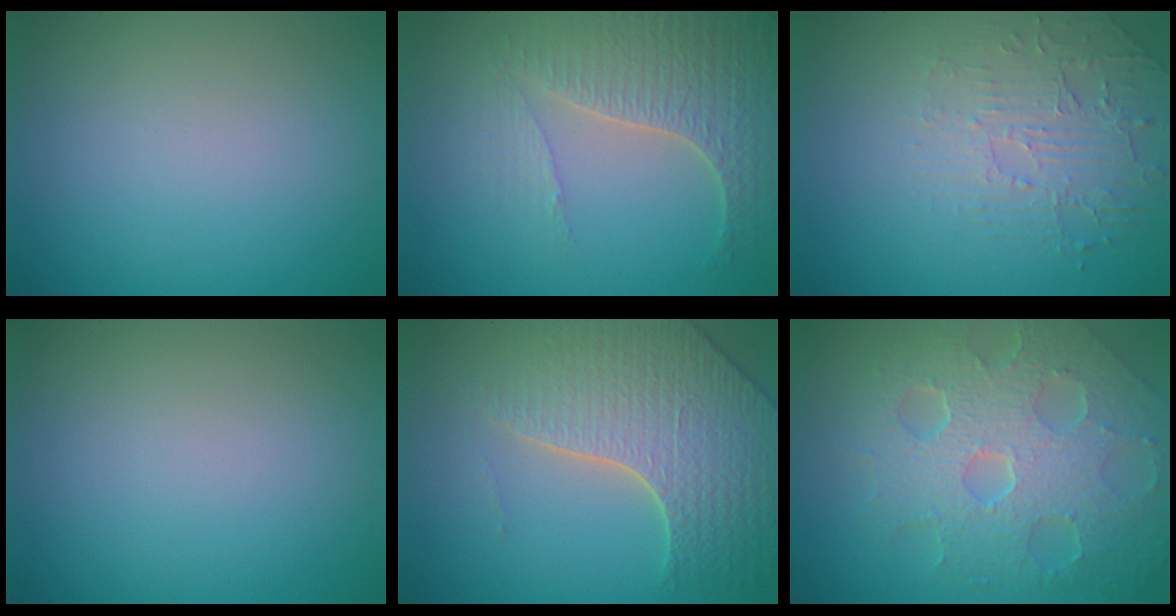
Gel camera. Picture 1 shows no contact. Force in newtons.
{"total": 4.2, "press": 4.0, "slide": 1.3}
{"total": 2.2, "press": 1.7, "slide": 1.5}
{"total": 0.0}
{"total": 6.4, "press": 5.2, "slide": 3.7}
{"total": 8.3, "press": 5.7, "slide": 6.0}